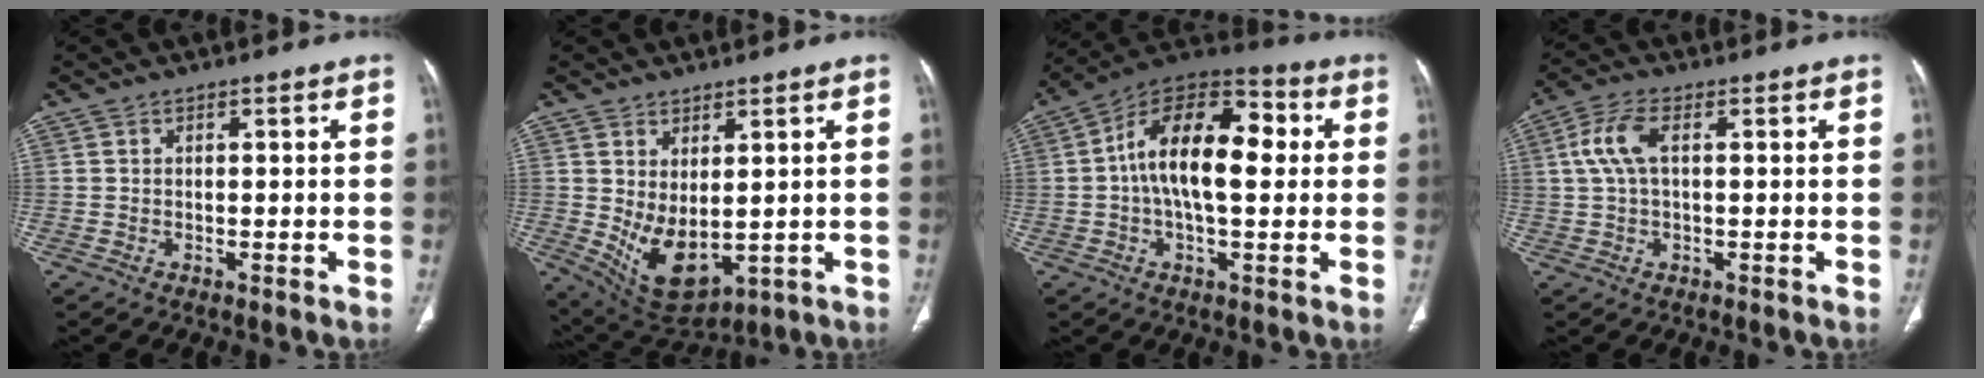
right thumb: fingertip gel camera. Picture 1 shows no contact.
{"total": 9.6, "force": [0.1, 5.2, 8.0], "torque": [-0.132, -0.019, 0.032]}
{"total": 17.5, "force": [1.7, 8.9, 15.0], "torque": [-0.236, 0.036, 0.017]}
{"total": 6.4, "force": [1.3, 3.0, 5.5], "torque": [-0.135, 0.019, 0.024]}